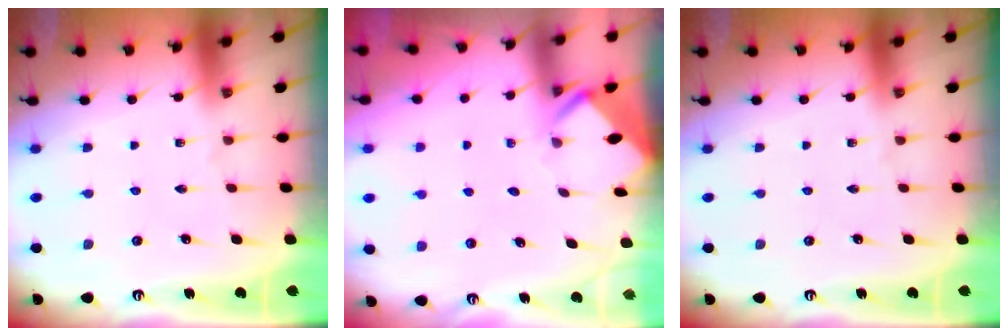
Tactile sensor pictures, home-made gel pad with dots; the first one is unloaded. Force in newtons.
{"total": 3.4, "press": 3.4, "slide": 0.2}
{"total": 0.0}